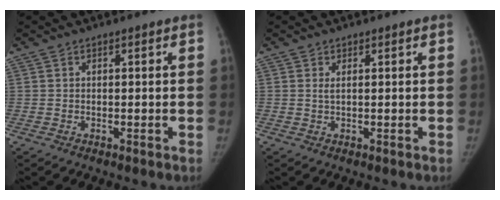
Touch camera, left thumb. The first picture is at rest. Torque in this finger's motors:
{"motor_torque": [0.87, -0.15, 0.43, -0.32, 0.00]}